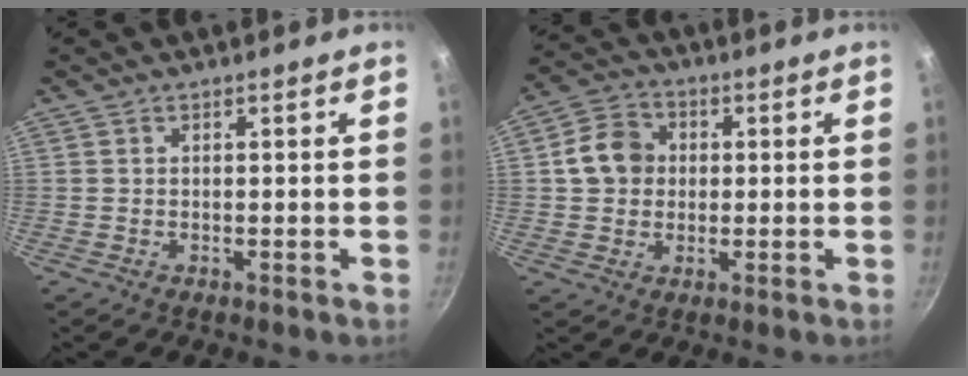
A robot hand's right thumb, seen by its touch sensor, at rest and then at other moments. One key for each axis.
{"total": 8.1, "fx": 0.9, "fy": 7.0, "fz": 4.1, "tx": -0.044, "ty": 0.014, "tz": 0.003}